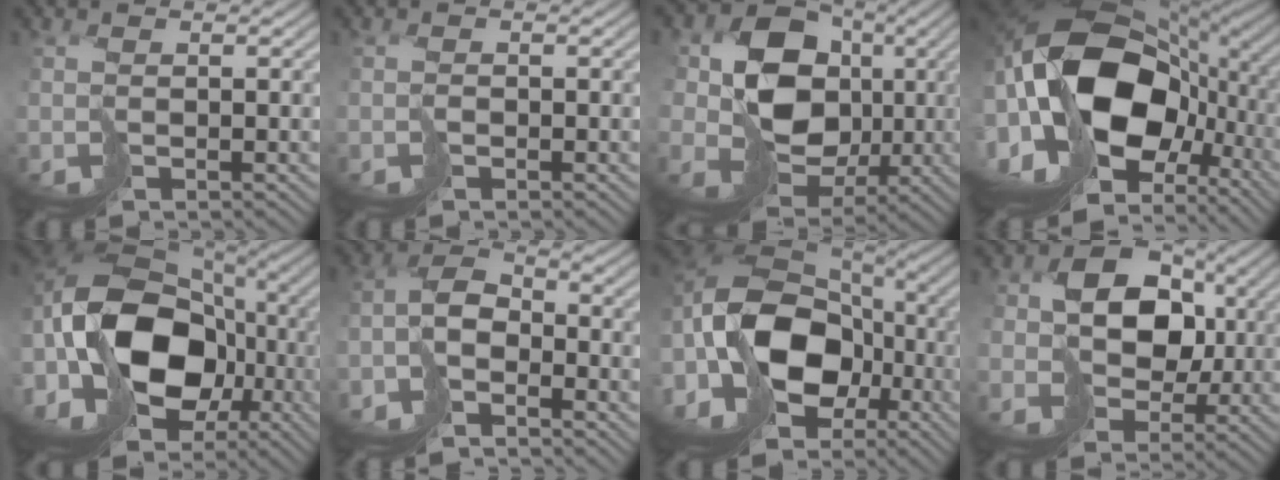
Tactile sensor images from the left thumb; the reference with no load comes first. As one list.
[{"total": 0.7, "force": [-0.6, 0.0, -0.3], "torque": [0.008, 0.003, -0.013]}, {"total": 14.8, "force": [1.4, 12.9, 7.2], "torque": [-0.144, -0.008, 0.026]}, {"total": 20.3, "force": [-1.5, 12.2, 16.1], "torque": [-0.319, -0.014, -0.021]}, {"total": 18.4, "force": [-1.9, 12.5, 13.3], "torque": [-0.291, -0.006, -0.028]}, {"total": 6.0, "force": [-4.8, 2.7, 2.5], "torque": [-0.036, 0.003, -0.102]}, {"total": 17.1, "force": [-3.4, 11.8, 11.9], "torque": [-0.257, -0.014, -0.052]}, {"total": 8.1, "force": [0.5, 6.9, 4.2], "torque": [-0.047, -0.002, -0.005]}]